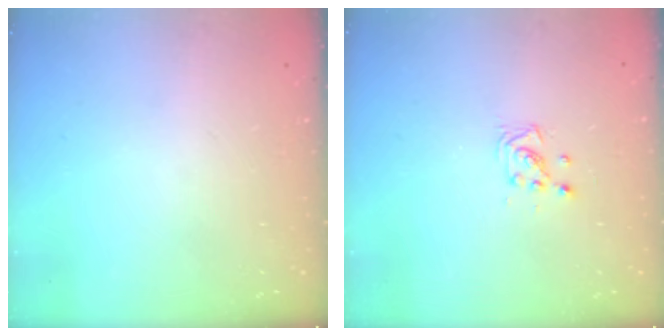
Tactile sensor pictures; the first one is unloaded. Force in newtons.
{"total": 2.9, "press": 2.9, "slide": 0.3}